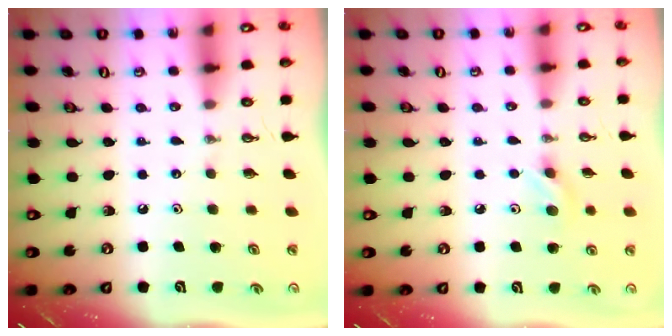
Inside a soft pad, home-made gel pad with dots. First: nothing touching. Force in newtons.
{"total": 6.4, "press": 6.0, "slide": 2.2}